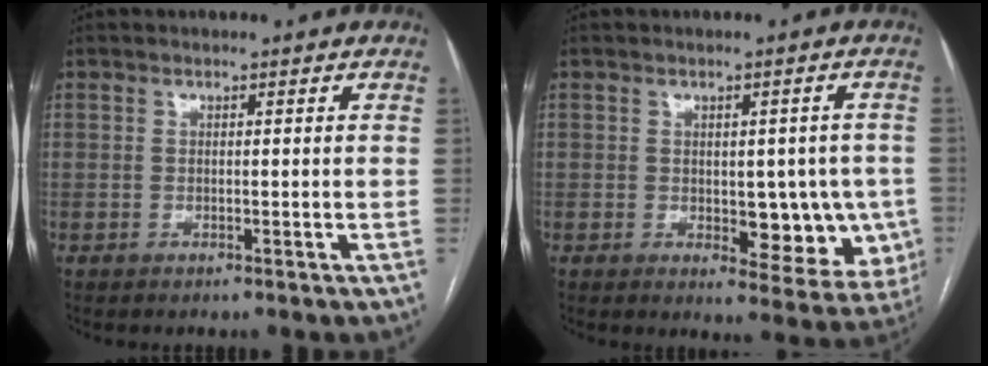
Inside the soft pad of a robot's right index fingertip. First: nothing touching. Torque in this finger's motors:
{"motor_torque": [0.12, 0.33, 0.07, 0.03]}